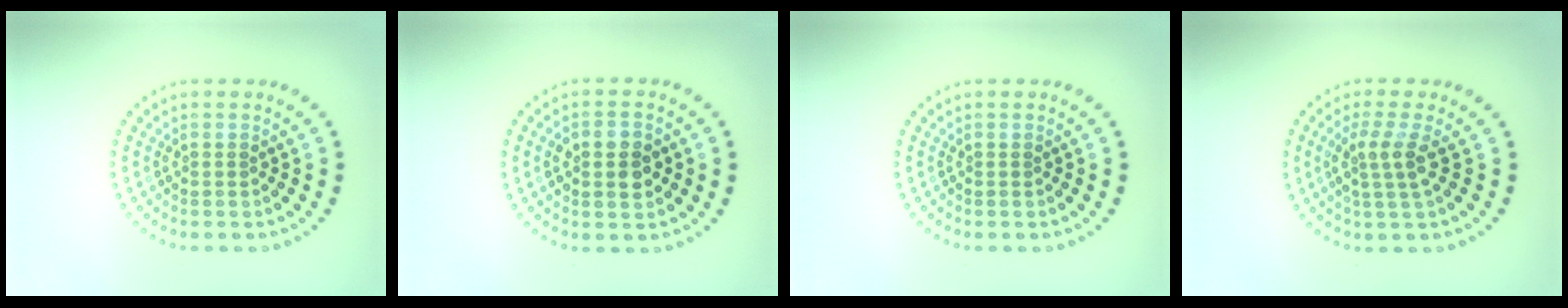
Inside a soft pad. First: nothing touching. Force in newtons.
{"total": 3.8, "press": 3.8, "slide": 0.2}
{"total": 0.0}
{"total": 2.7, "press": 2.0, "slide": 1.9}